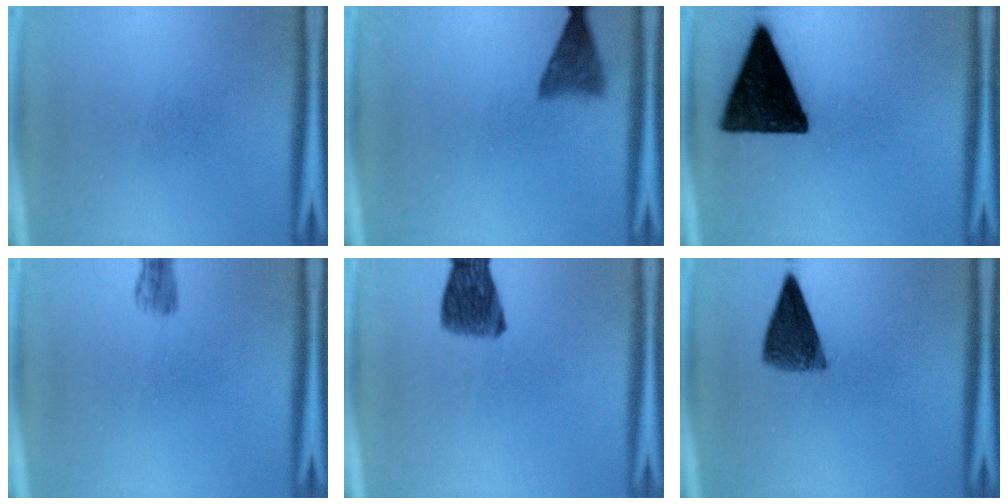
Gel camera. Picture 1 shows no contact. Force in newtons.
{"total": 3.6}
{"total": 17.0}
{"total": 2.1}
{"total": 7.4}
{"total": 6.8}